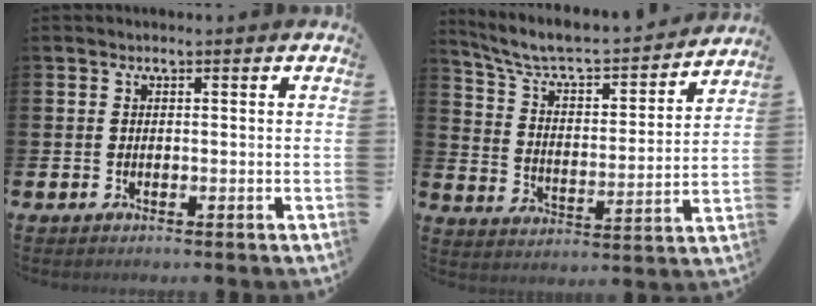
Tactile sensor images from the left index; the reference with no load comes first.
{"total": 7.3, "force": [6.6, 1.4, 2.7], "torque": [-0.089, -0.051, 0.107]}